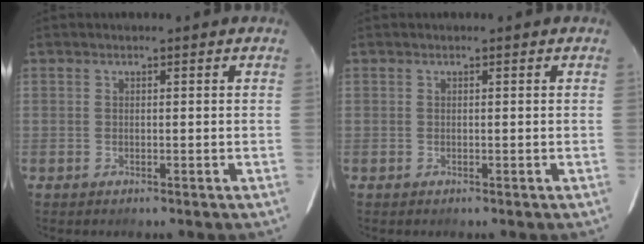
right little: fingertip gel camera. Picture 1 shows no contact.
{"total": 0.0}